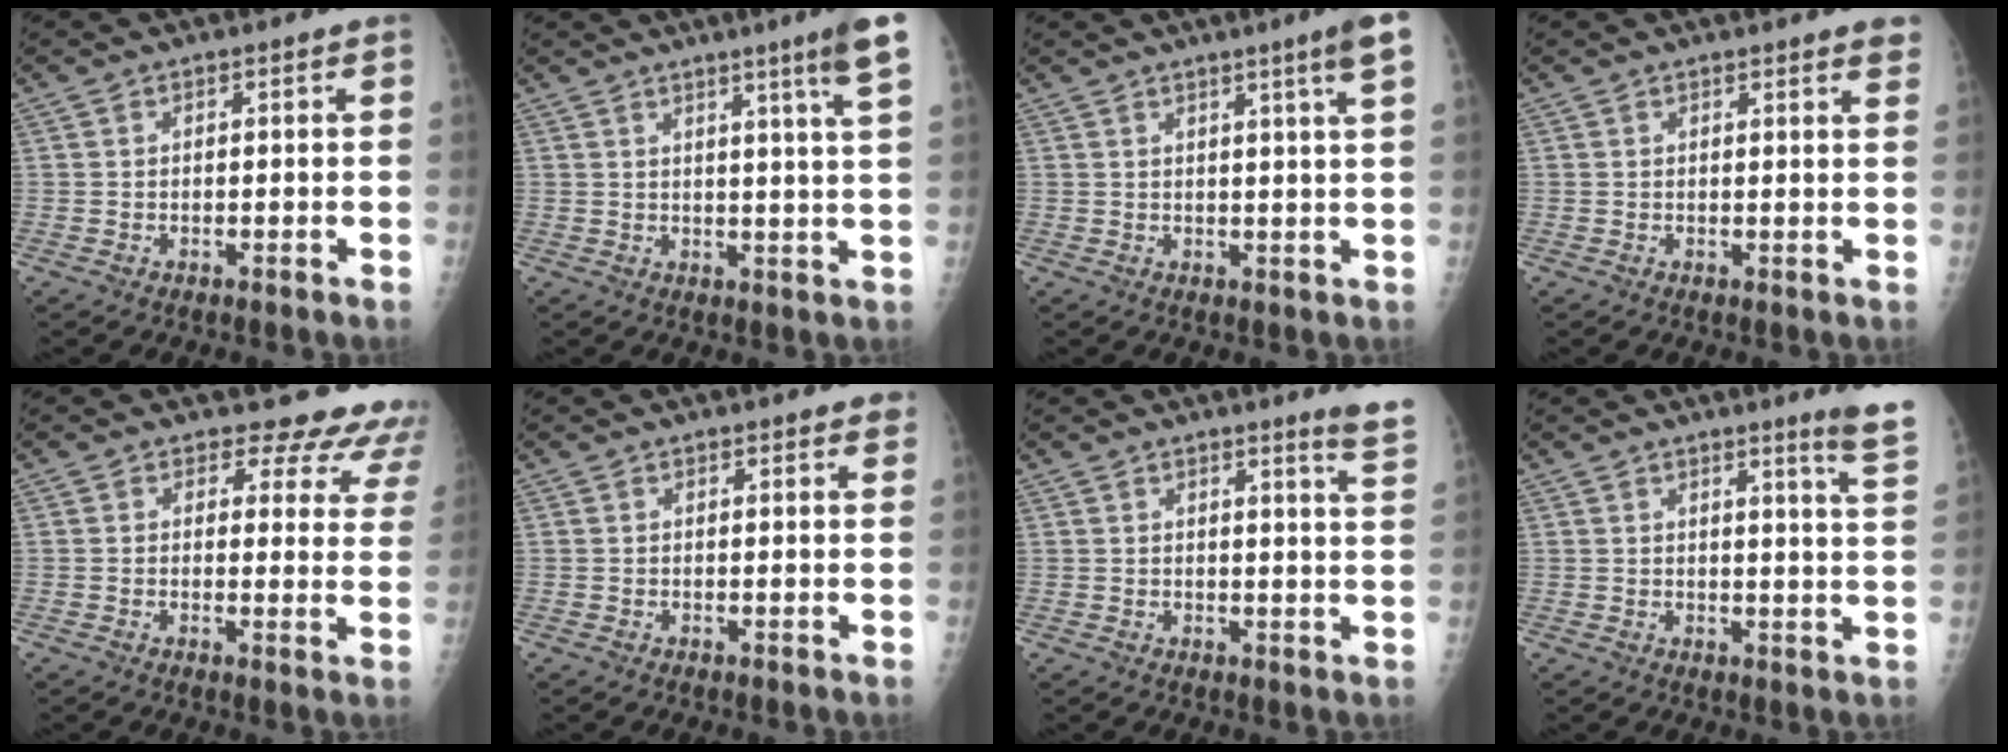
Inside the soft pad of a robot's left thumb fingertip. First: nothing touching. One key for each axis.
{"total": 8.9, "fx": 5.2, "fy": -1.1, "fz": 7.1, "tx": -0.098, "ty": -0.027, "tz": 0.062}
{"total": 6.3, "fx": 3.3, "fy": -1.1, "fz": 5.2, "tx": -0.074, "ty": -0.016, "tz": 0.044}
{"total": 3.2, "fx": 2.5, "fy": 0.0, "fz": 2.0, "tx": -0.024, "ty": -0.009, "tz": 0.025}
{"total": 12.2, "fx": 11.1, "fy": 4.7, "fz": 1.1, "tx": 0.039, "ty": -0.084, "tz": 0.093}
{"total": 3.2, "fx": 2.8, "fy": 0.5, "fz": 1.5, "tx": -0.009, "ty": -0.006, "tz": 0.028}
{"total": 5.7, "fx": 4.7, "fy": -0.8, "fz": 3.1, "tx": -0.039, "ty": -0.045, "tz": 0.044}
{"total": 7.0, "fx": 5.4, "fy": -1.0, "fz": 4.4, "tx": -0.053, "ty": -0.053, "tz": 0.056}